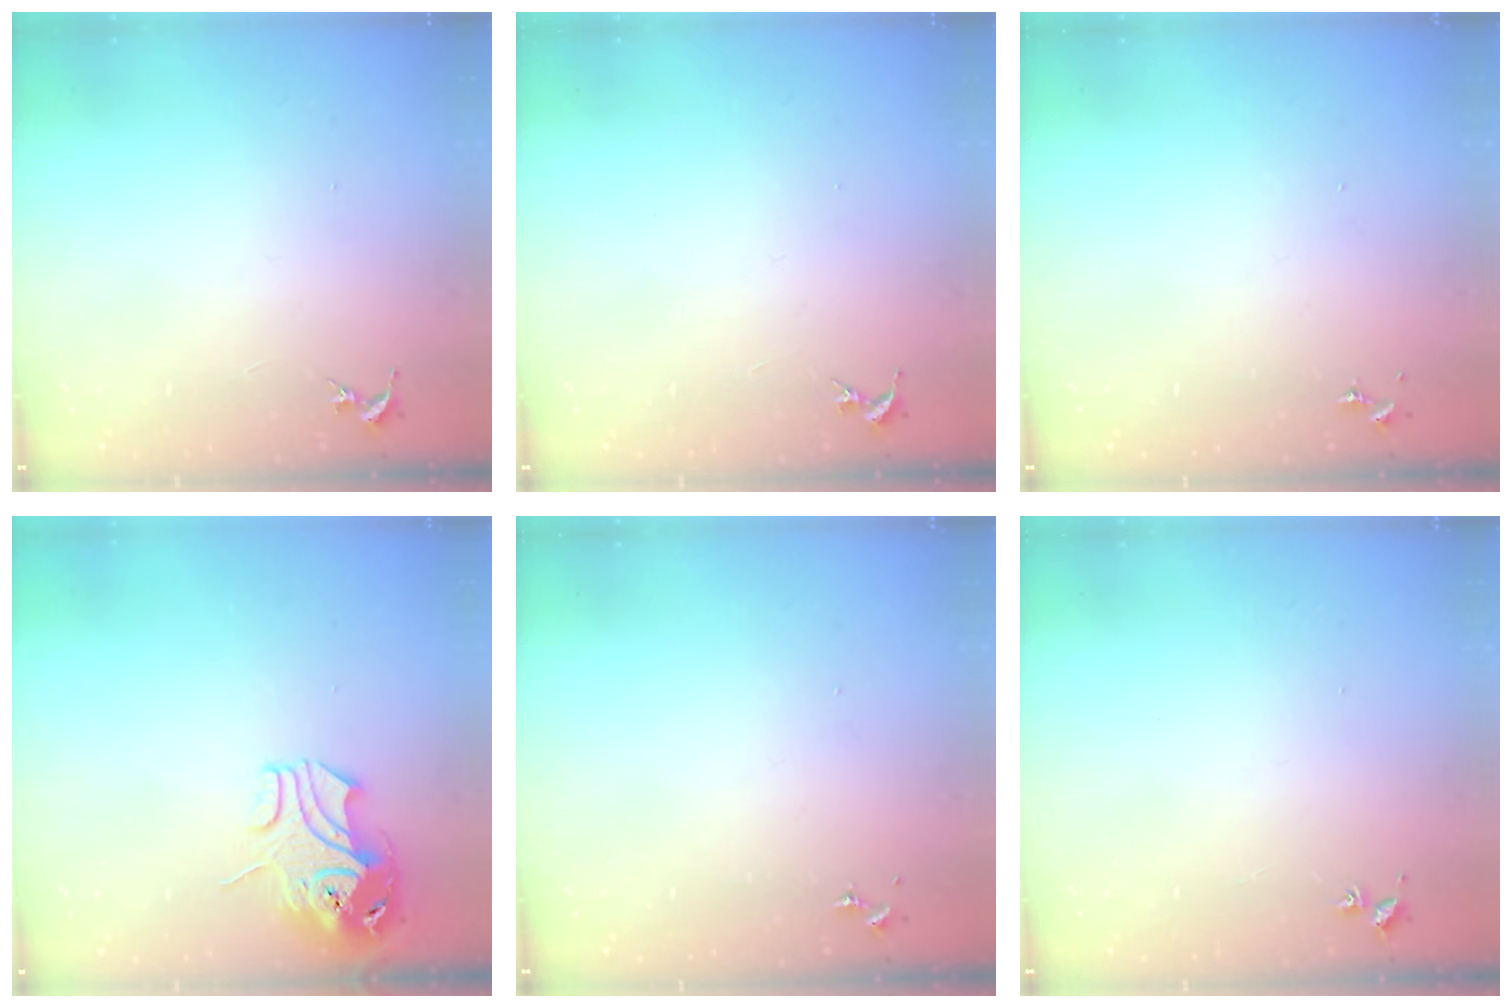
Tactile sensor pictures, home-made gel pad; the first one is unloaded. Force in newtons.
{"total": 0.0}
{"total": 0.0}
{"total": 10.1, "press": 10.0, "slide": 1.3}
{"total": 0.0}
{"total": 1.9, "press": 1.9, "slide": 0.2}